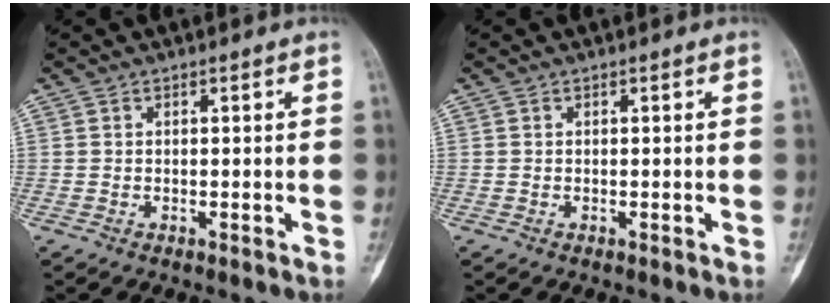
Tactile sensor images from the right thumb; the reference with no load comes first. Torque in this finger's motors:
{"motor_torque": [0.05, 0.03, 0.05, -0.04, 0.02]}